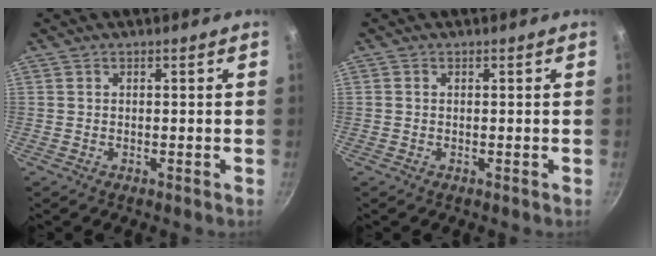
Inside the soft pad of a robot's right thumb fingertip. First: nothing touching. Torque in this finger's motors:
{"motor_torque": [-0.03, -0.20, -0.38, 0.30, 0.05]}